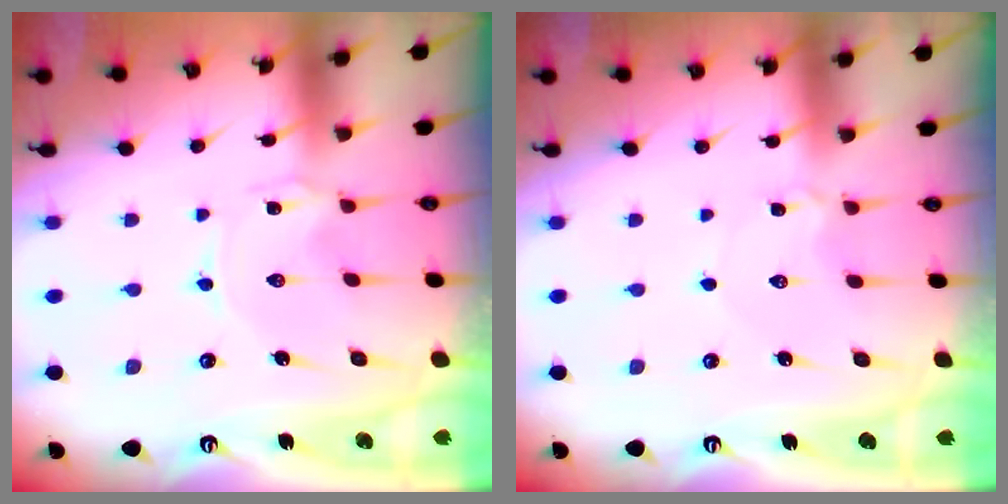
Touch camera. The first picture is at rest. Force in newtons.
{"total": 2.1, "press": 2.1, "slide": 0.2}